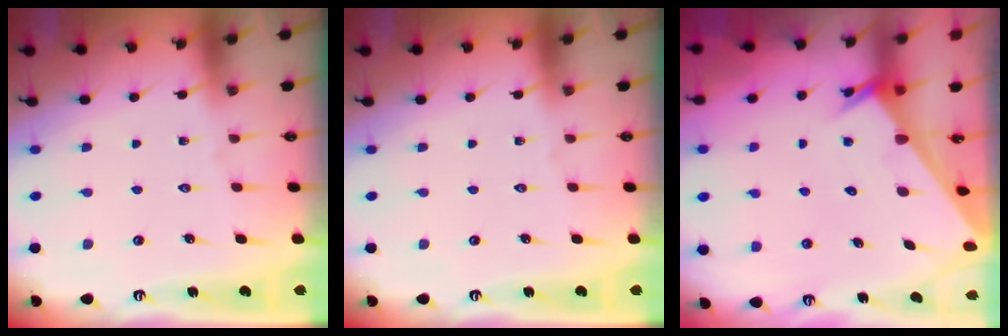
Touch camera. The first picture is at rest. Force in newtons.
{"total": 0.0}
{"total": 2.0, "press": 2.0, "slide": 0.2}